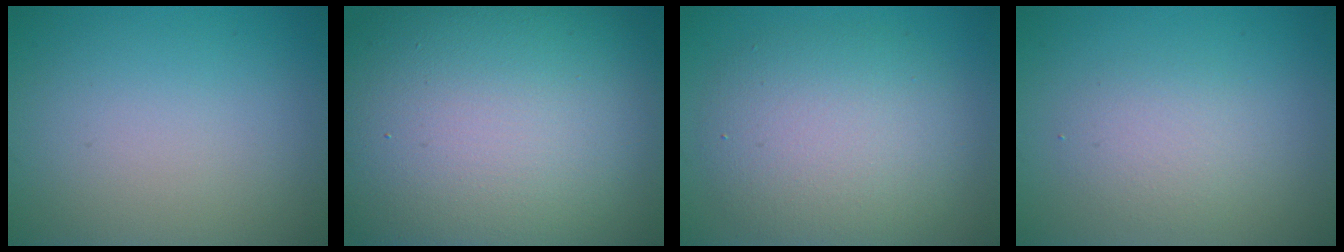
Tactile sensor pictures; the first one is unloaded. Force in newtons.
{"total": 21.1, "press": 21.1, "slide": 1.1}
{"total": 6.6, "press": 6.6, "slide": 0.3}
{"total": 2.2, "press": 2.2, "slide": 0.0}